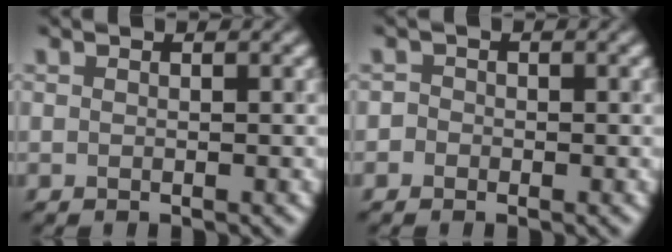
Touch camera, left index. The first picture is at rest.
{"total": 0.9, "force": [-0.4, 0.8, 0.2], "torque": [0.004, -0.001, -0.014]}